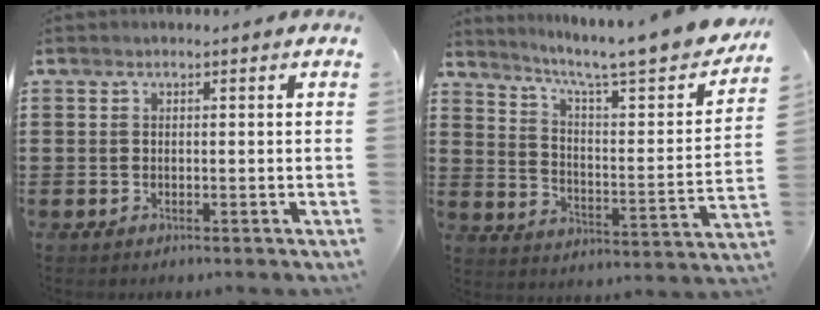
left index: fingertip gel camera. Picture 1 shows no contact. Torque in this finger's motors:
{"motor_torque": [2.14, 0.00, 0.33, 0.11]}